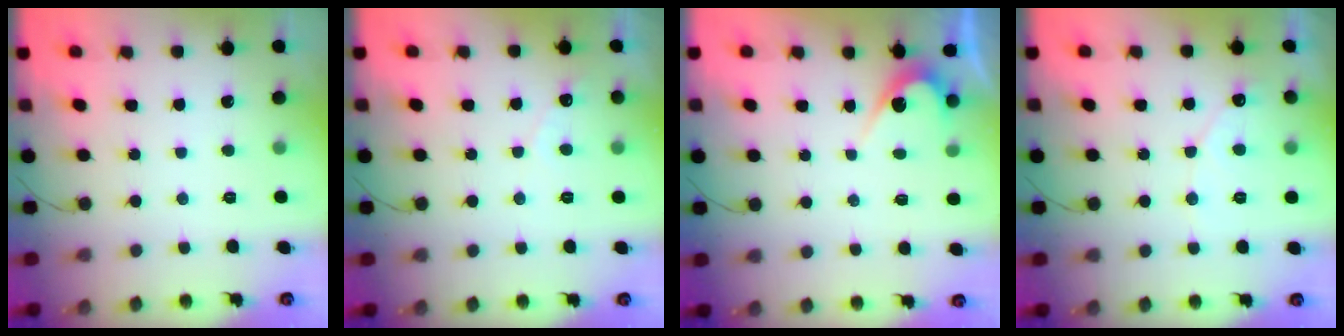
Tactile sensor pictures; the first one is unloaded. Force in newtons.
{"total": 2.6, "press": 2.6, "slide": 0.1}
{"total": 4.2, "press": 4.1, "slide": 0.2}
{"total": 5.1, "press": 5.1, "slide": 0.4}